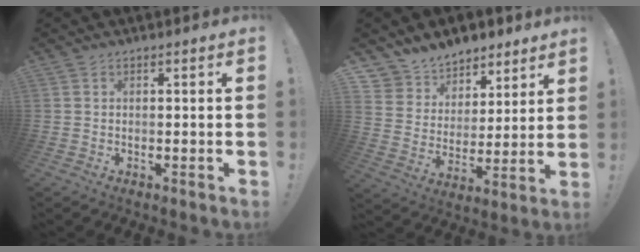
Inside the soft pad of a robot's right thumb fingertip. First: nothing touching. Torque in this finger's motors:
{"motor_torque": [-0.53, 1.06, 0.13, 0.14, 0.00]}